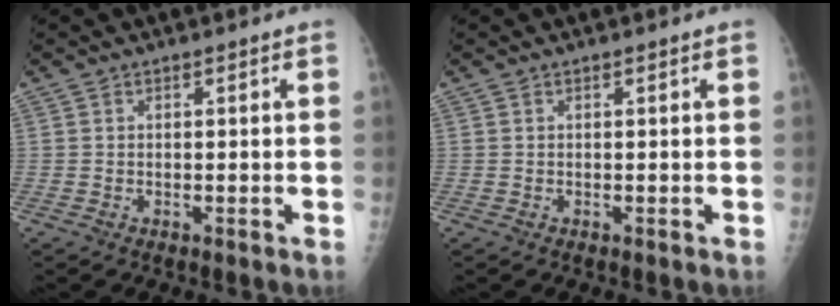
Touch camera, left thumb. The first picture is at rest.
{"total": 0.0}